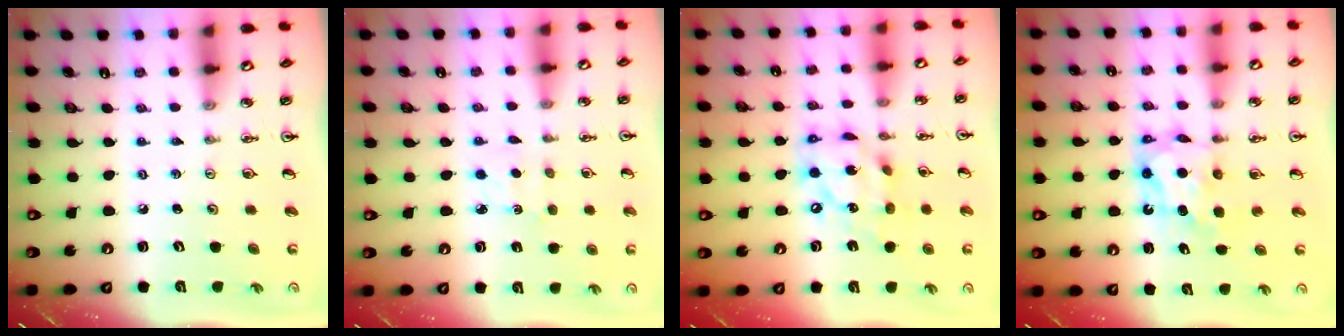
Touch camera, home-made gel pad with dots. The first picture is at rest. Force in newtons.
{"total": 2.7, "press": 2.6, "slide": 0.3}
{"total": 14.3, "press": 14.2, "slide": 1.8}
{"total": 6.4, "press": 6.4, "slide": 0.2}